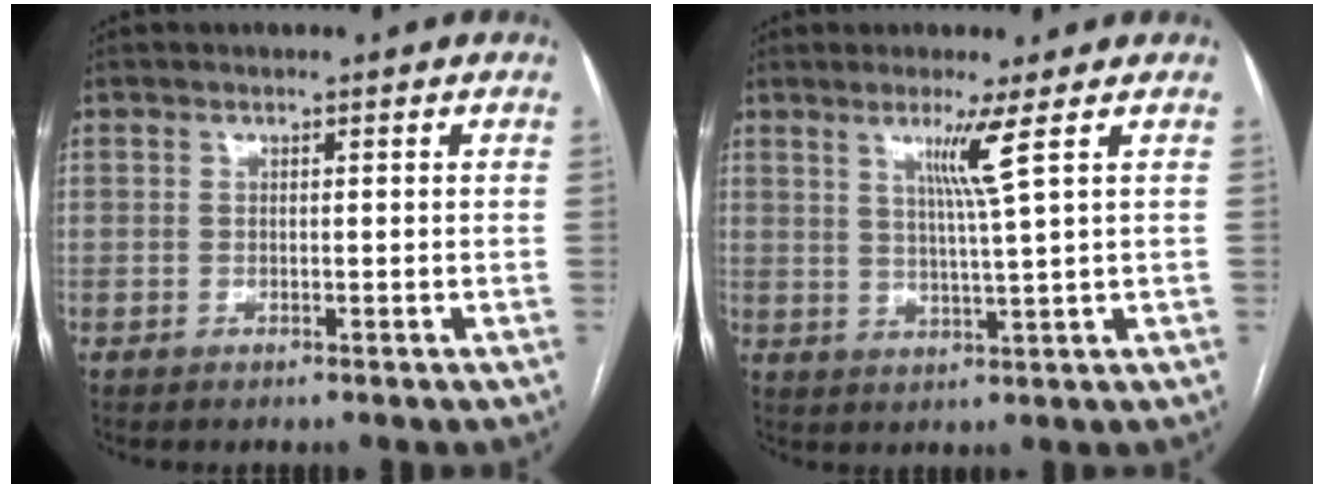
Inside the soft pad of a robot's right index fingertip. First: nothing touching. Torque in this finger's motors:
{"motor_torque": [0.33, 0.31, 0.13, 0.08]}